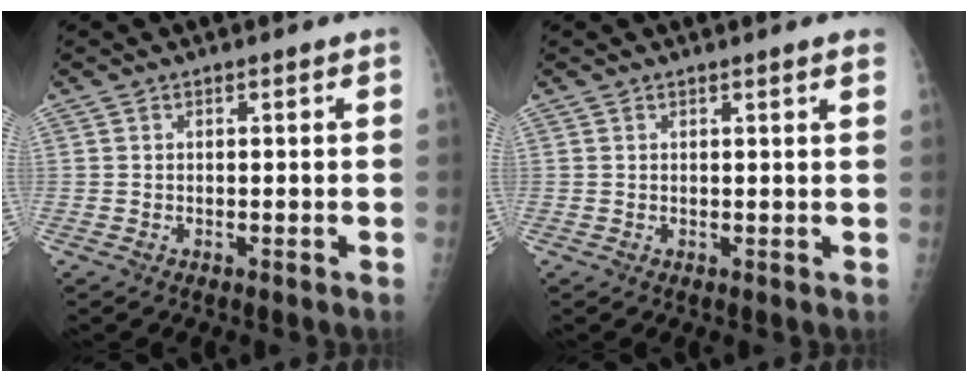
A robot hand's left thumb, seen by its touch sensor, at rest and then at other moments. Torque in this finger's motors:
{"motor_torque": [-0.44, -0.12, -0.41, 0.02, 0.03]}